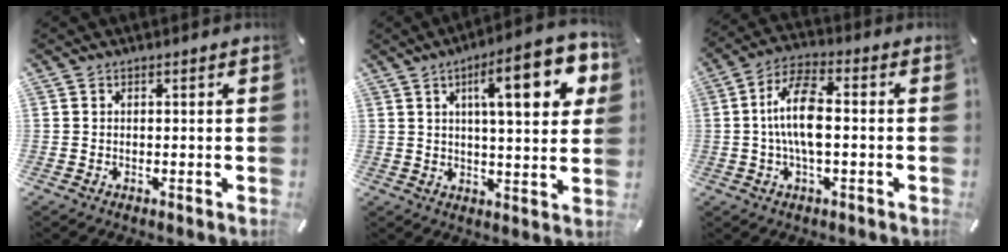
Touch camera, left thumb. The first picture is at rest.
{"total": 17.2, "force": [6.4, 4.9, 15.2], "torque": [-0.216, -0.016, 0.090]}
{"total": 10.9, "force": [-0.6, 4.4, 9.9], "torque": [-0.203, 0.002, -0.012]}